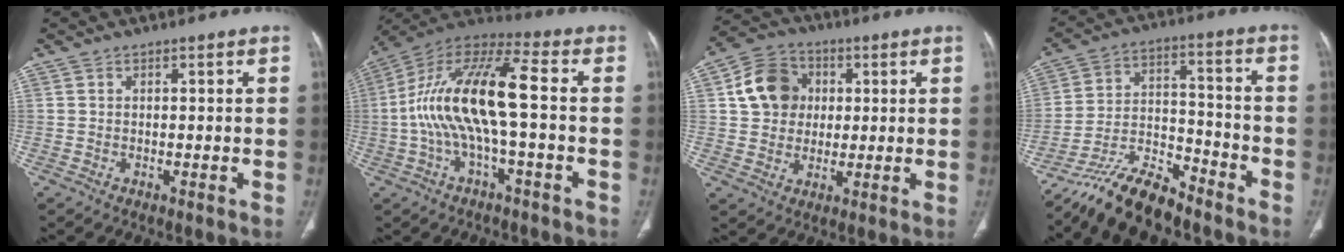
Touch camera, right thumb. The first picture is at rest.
{"total": 16.6, "force": [-1.1, 4.8, 15.9], "torque": [-0.328, 0.048, -0.025]}
{"total": 10.8, "force": [2.1, 9.3, 5.2], "torque": [-0.066, 0.007, 0.029]}
{"total": 12.0, "force": [-10.4, 3.5, 4.8], "torque": [-0.079, 0.072, -0.192]}